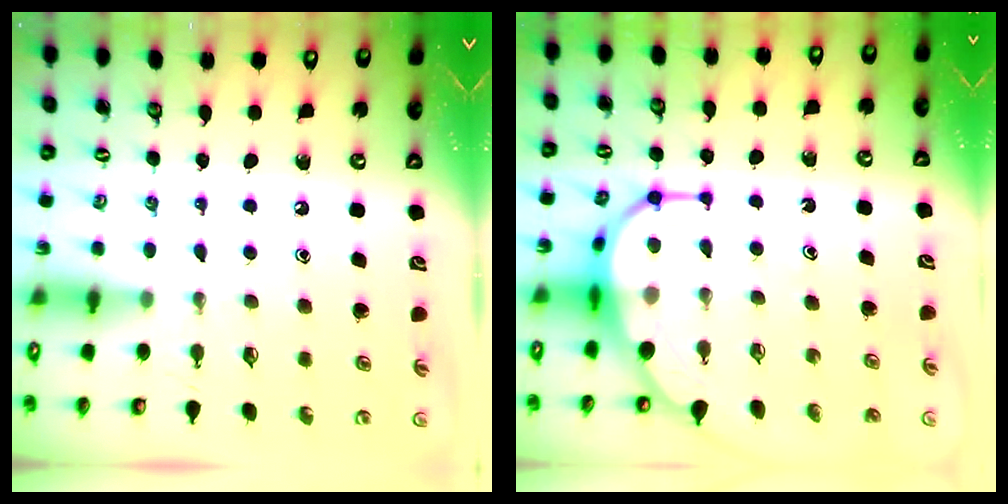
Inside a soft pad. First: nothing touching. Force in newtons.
{"total": 10.7, "press": 10.7, "slide": 1.1}